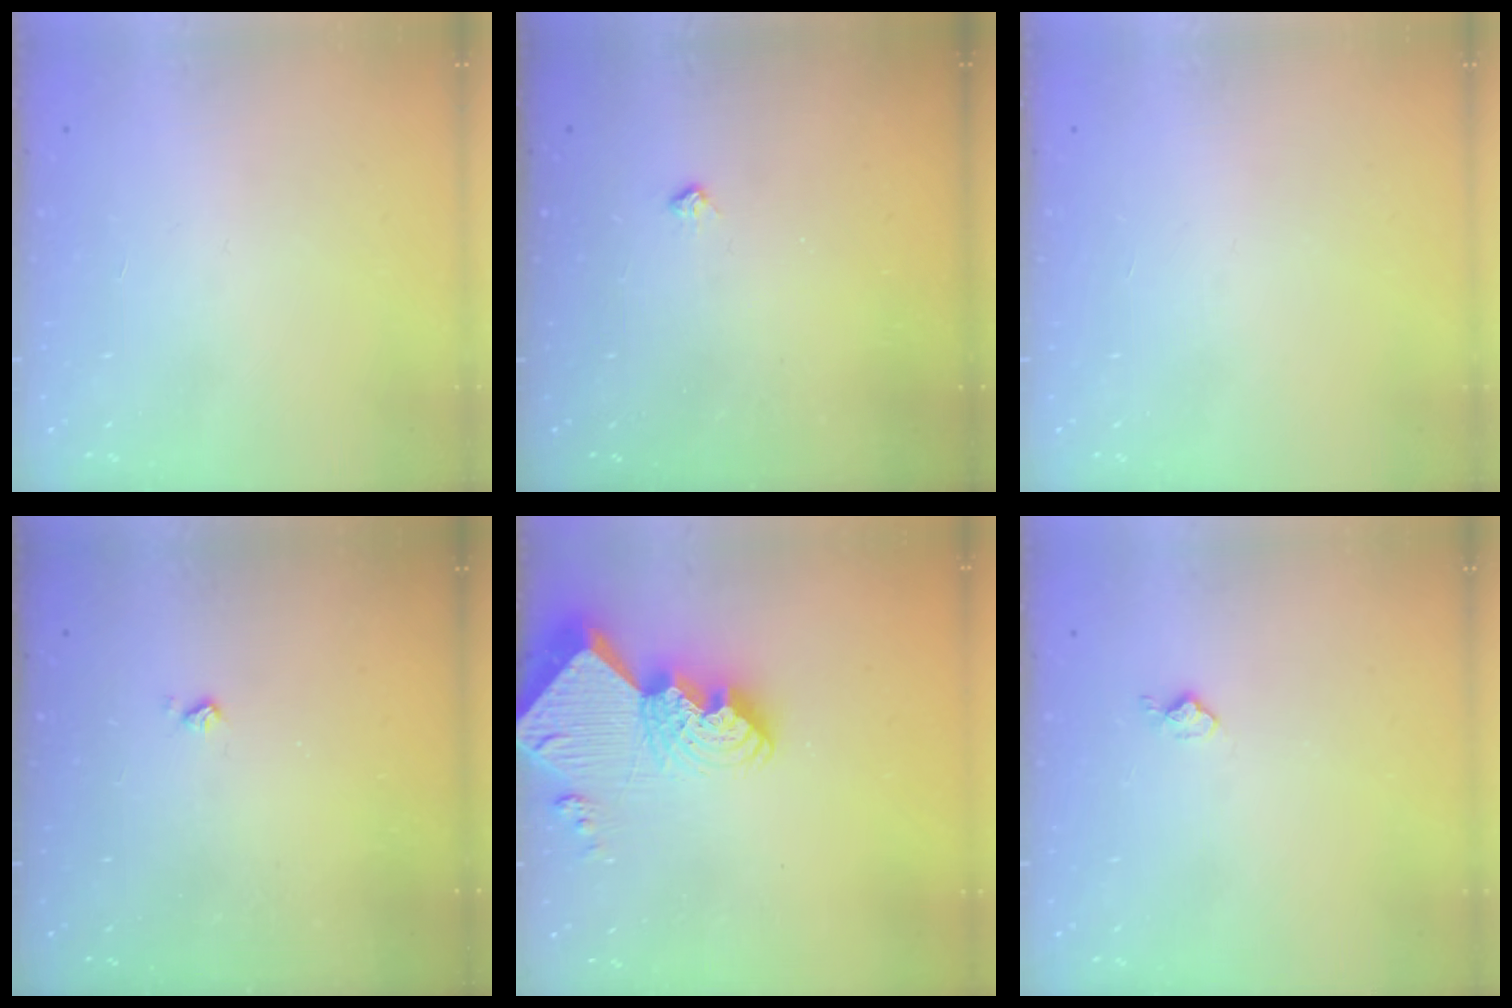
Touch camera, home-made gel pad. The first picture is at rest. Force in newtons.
{"total": 5.1, "press": 5.1, "slide": 0.5}
{"total": 0.0}
{"total": 2.2, "press": 2.2, "slide": 0.4}
{"total": 14.8, "press": 14.7, "slide": 1.1}
{"total": 3.6, "press": 3.5, "slide": 0.4}